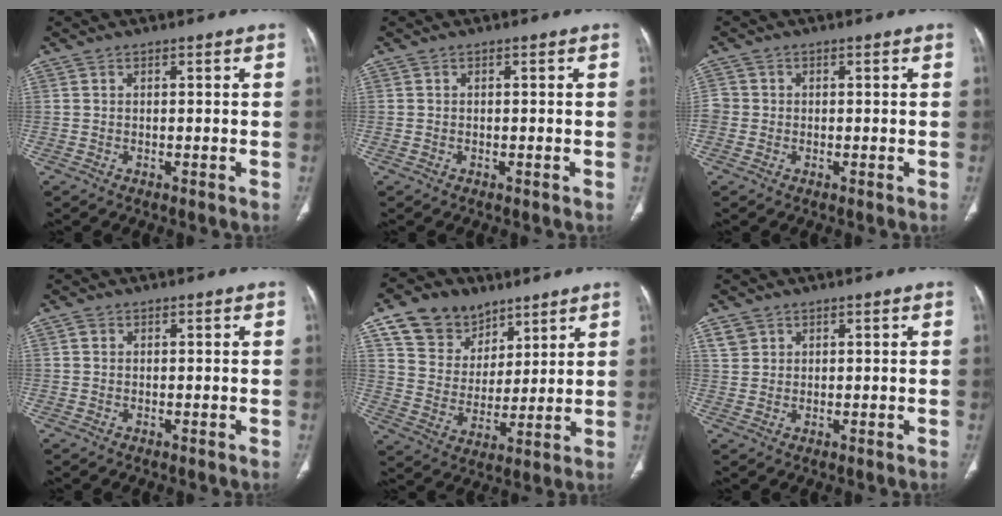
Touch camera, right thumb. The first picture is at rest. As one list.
[{"total": 0.0}, {"total": 3.2, "force": [-0.5, 3.0, 1.1], "torque": [-0.018, 0.010, -0.011]}, {"total": 0.7, "force": [0.1, 0.7, 0.2], "torque": [0.003, 0.003, 0.000]}, {"total": 13.8, "force": [9.0, 9.6, 4.2], "torque": [-0.038, -0.036, 0.169]}, {"total": 2.6, "force": [1.5, 2.1, 0.6], "torque": [0.001, -0.004, 0.029]}]